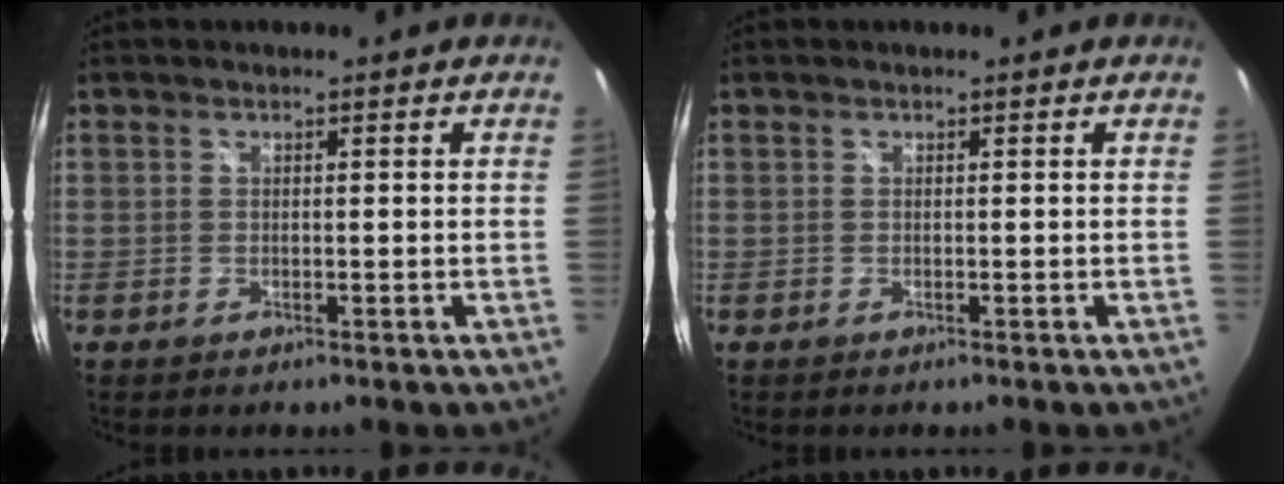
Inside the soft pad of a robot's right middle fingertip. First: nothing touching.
{"total": 0.0}